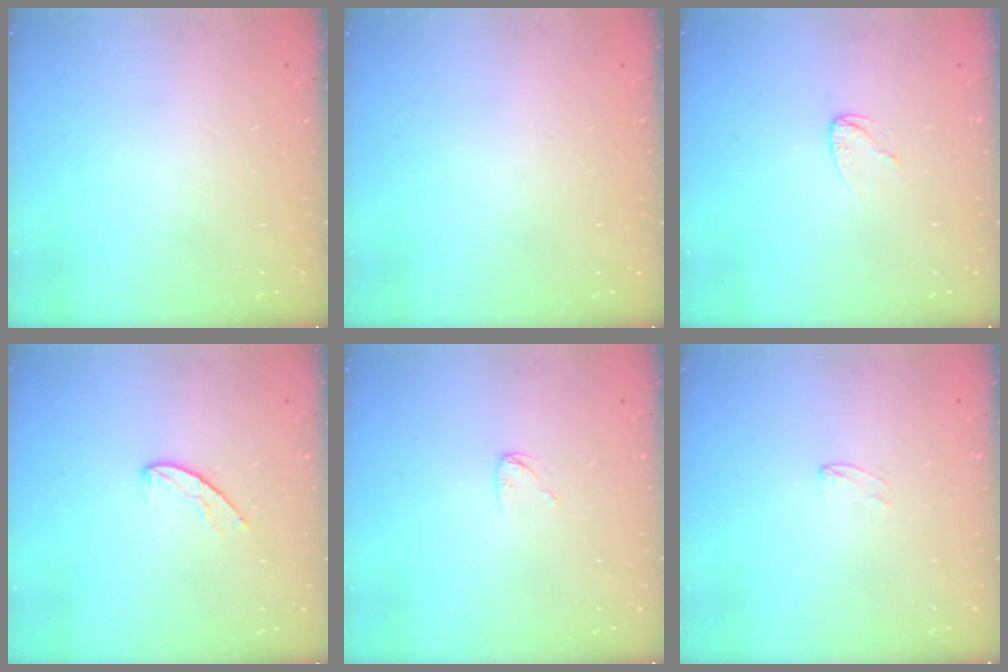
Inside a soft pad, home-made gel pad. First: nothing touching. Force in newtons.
{"total": 0.0}
{"total": 2.4, "press": 2.4, "slide": 0.2}
{"total": 5.5, "press": 5.5, "slide": 0.5}
{"total": 3.9, "press": 3.9, "slide": 0.4}
{"total": 3.4, "press": 3.4, "slide": 0.3}